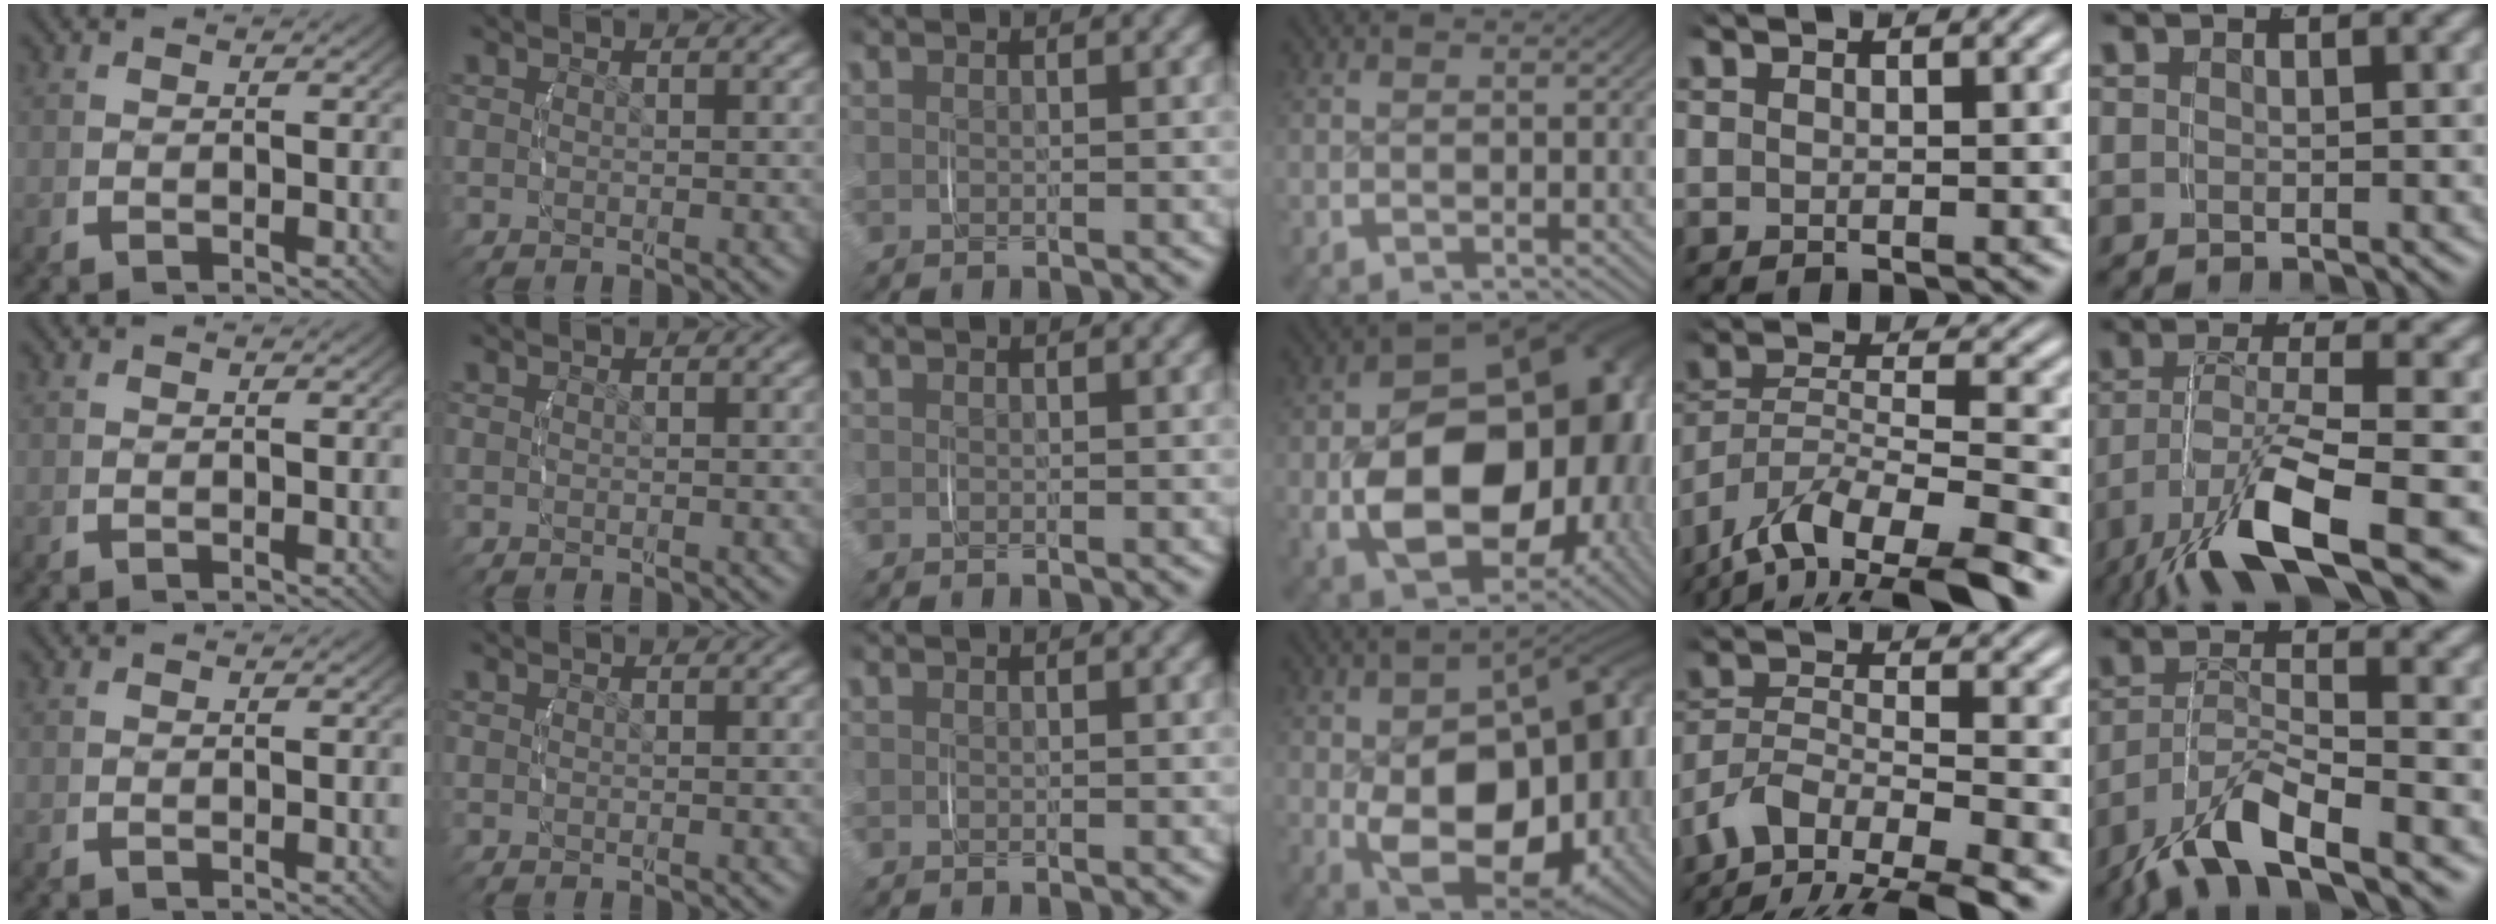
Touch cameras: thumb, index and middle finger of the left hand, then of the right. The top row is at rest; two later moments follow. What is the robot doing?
{"motion": "lift_and_place", "object": "ethernet cable"}